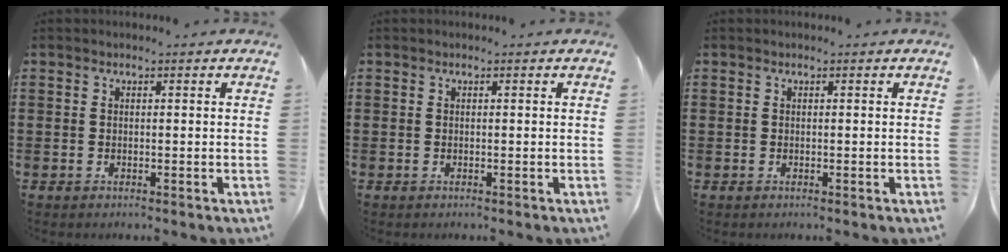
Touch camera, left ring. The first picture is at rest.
{"total": 0.0}
{"total": 0.0}